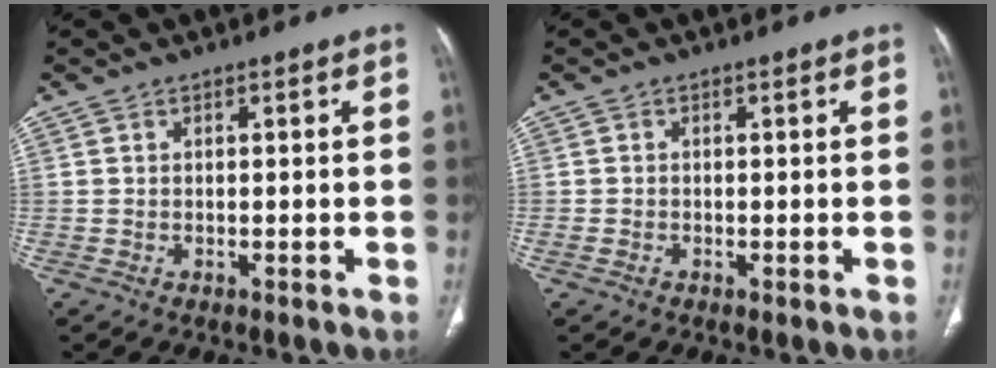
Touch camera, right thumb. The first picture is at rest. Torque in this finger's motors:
{"motor_torque": [2.04, 2.91, -0.04, 0.55, 0.05]}